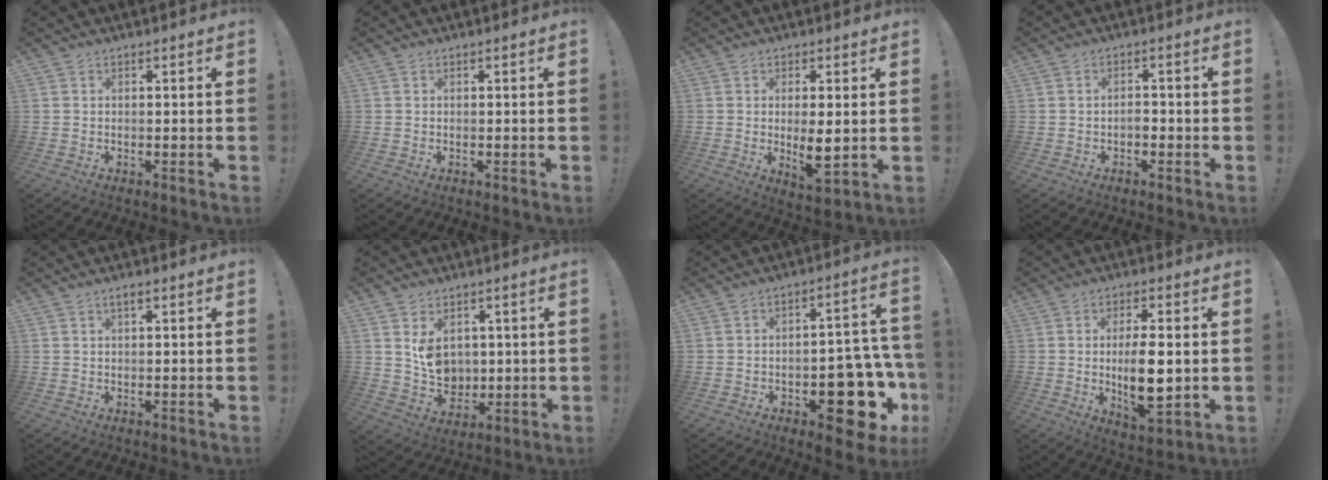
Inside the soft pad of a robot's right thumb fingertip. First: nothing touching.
{"total": 0.0}
{"total": 7.4, "force": [0.1, 2.3, 7.0], "torque": [-0.105, -0.019, 0.003]}
{"total": 2.2, "force": [-1.2, 1.5, 1.1], "torque": [-0.015, 0.003, -0.023]}
{"total": 1.5, "force": [0.7, 0.4, 1.2], "torque": [-0.028, 0.003, 0.012]}
{"total": 8.6, "force": [2.7, 7.2, 4.1], "torque": [-0.058, -0.022, 0.055]}
{"total": 18.0, "force": [-7.4, 8.9, 13.8], "torque": [-0.127, 0.049, -0.099]}
{"total": 10.9, "force": [-0.1, 4.0, 10.1], "torque": [-0.164, -0.018, -0.003]}